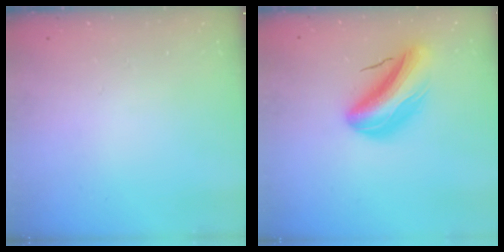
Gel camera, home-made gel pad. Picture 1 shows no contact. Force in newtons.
{"total": 11.8, "press": 11.3, "slide": 3.4}